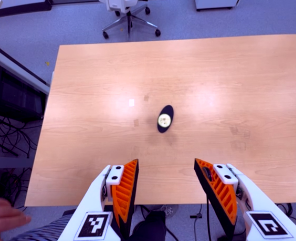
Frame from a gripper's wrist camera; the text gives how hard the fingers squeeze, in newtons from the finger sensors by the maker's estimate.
{"total": 0.0}